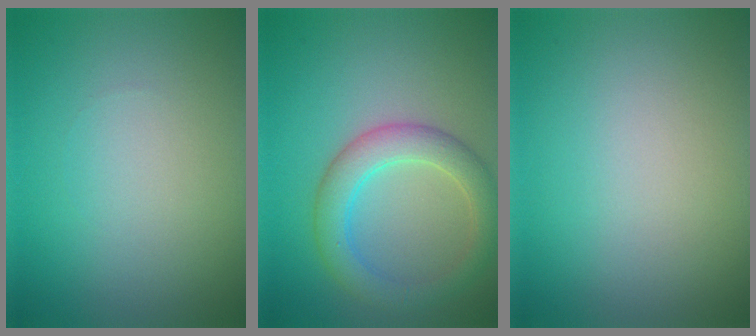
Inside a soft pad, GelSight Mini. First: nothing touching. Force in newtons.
{"total": 4.4, "press": 4.4, "slide": 0.3}
{"total": 0.0}